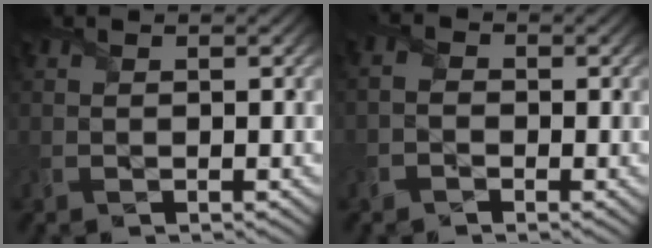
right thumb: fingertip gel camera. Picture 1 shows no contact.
{"total": 1.8, "force": [-1.1, 1.3, 0.5], "torque": [-0.010, 0.006, -0.028]}